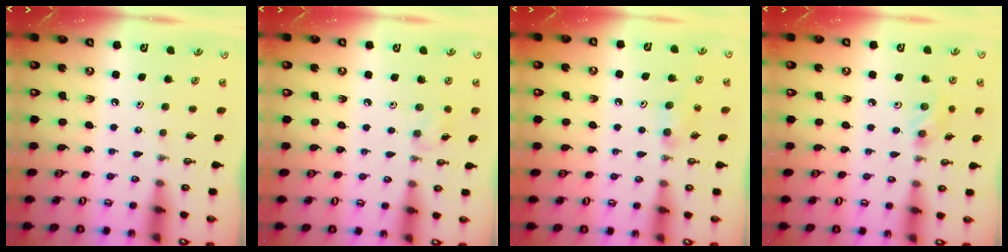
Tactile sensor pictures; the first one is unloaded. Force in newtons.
{"total": 5.1, "press": 5.0, "slide": 1.0}
{"total": 5.7, "press": 5.2, "slide": 2.3}
{"total": 4.9, "press": 4.8, "slide": 0.7}